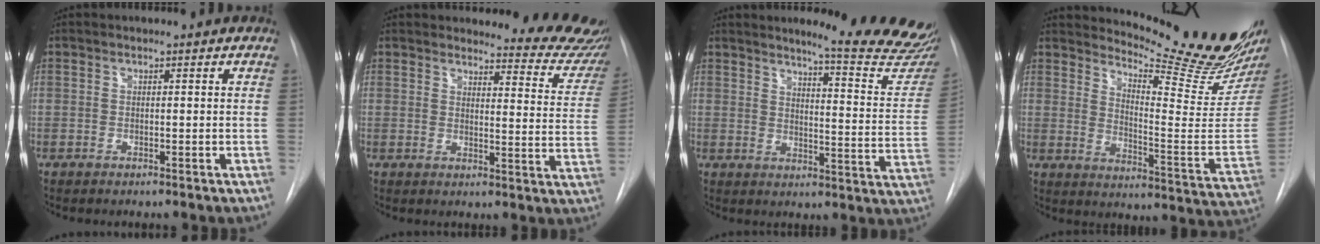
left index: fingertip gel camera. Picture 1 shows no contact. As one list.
[{"total": 13.1, "force": [12.7, 2.3, 2.2], "torque": [0.009, -0.086, 0.111]}, {"total": 18.0, "force": [16.7, 0.2, 6.8], "torque": [-0.079, -0.116, 0.184]}, {"total": 20.9, "force": [19.5, -0.1, 7.6], "torque": [-0.118, -0.143, 0.246]}]